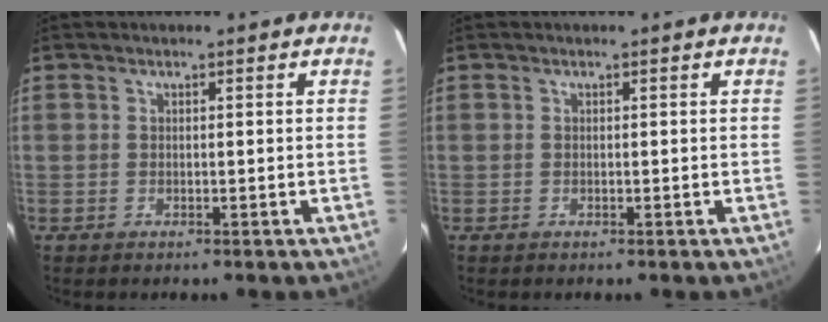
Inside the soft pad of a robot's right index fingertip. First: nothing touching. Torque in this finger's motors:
{"motor_torque": [0.00, 0.00, 0.02, 0.00]}